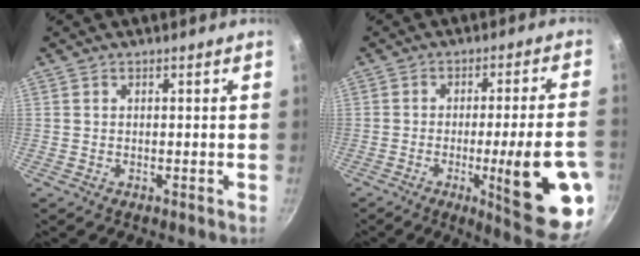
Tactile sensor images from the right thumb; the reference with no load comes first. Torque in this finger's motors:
{"motor_torque": [2.56, 2.39, 1.87, -0.75, 0.46]}